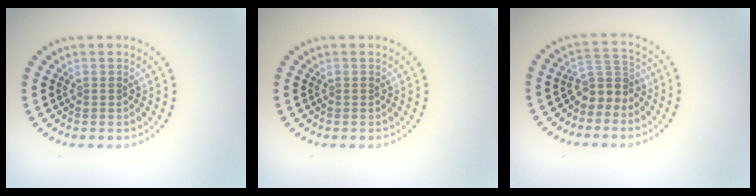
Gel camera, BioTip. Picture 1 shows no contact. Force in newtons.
{"total": 0.0}
{"total": 2.8, "press": 2.1, "slide": 1.8}